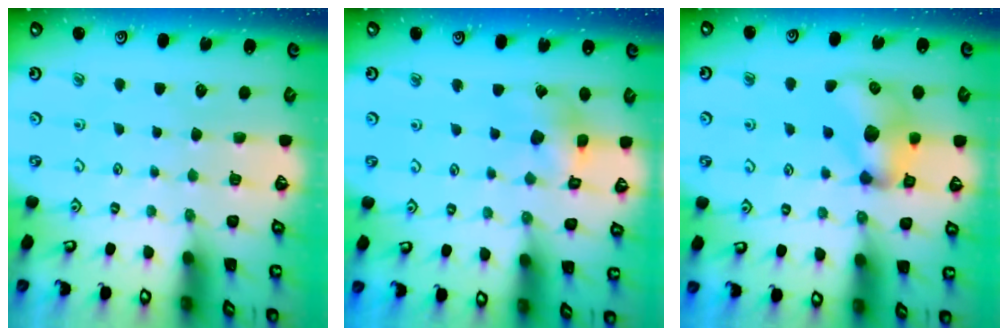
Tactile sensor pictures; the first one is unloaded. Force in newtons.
{"total": 8.0, "press": 8.0, "slide": 0.8}
{"total": 14.3, "press": 14.3, "slide": 1.0}